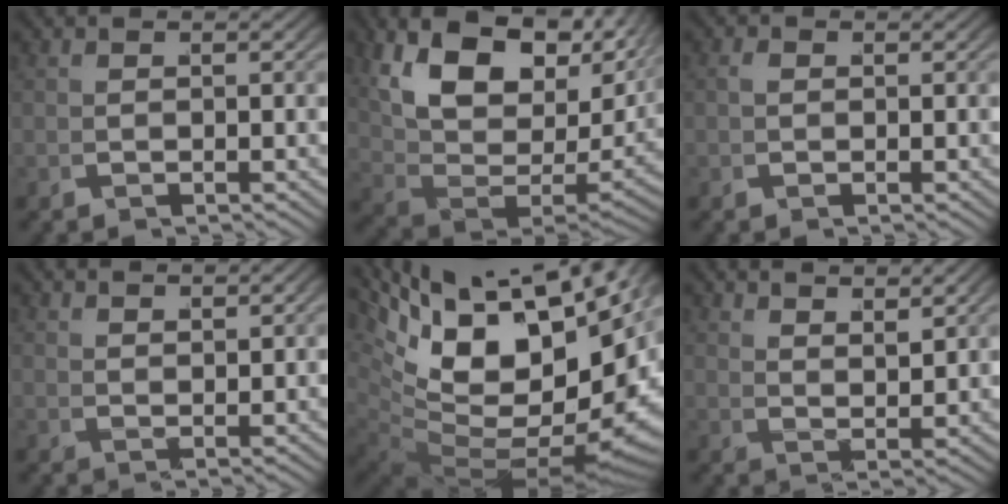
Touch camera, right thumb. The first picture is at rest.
{"total": 15.6, "force": [5.0, 8.8, 11.8], "torque": [-0.210, -0.011, 0.087]}
{"total": 0.5, "force": [0.2, 0.4, 0.3], "torque": [-0.009, -0.007, 0.005]}
{"total": 2.1, "force": [2.1, -0.2, 0.3], "torque": [0.003, 0.004, 0.044]}
{"total": 23.6, "force": [2.7, 15.3, 17.7], "torque": [-0.304, -0.043, 0.063]}
{"total": 3.5, "force": [3.3, 0.2, 1.2], "torque": [-0.010, 0.001, 0.068]}